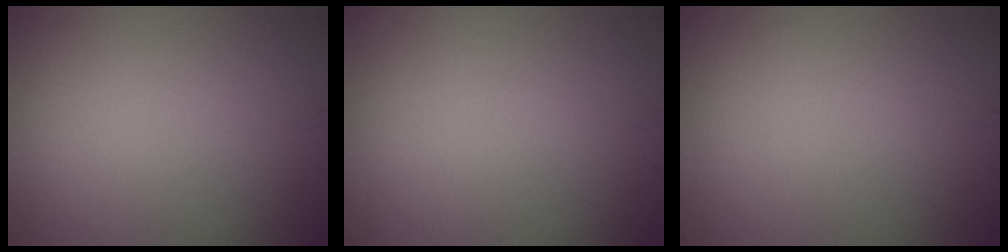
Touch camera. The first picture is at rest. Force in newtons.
{"total": 0.0}
{"total": 0.0}